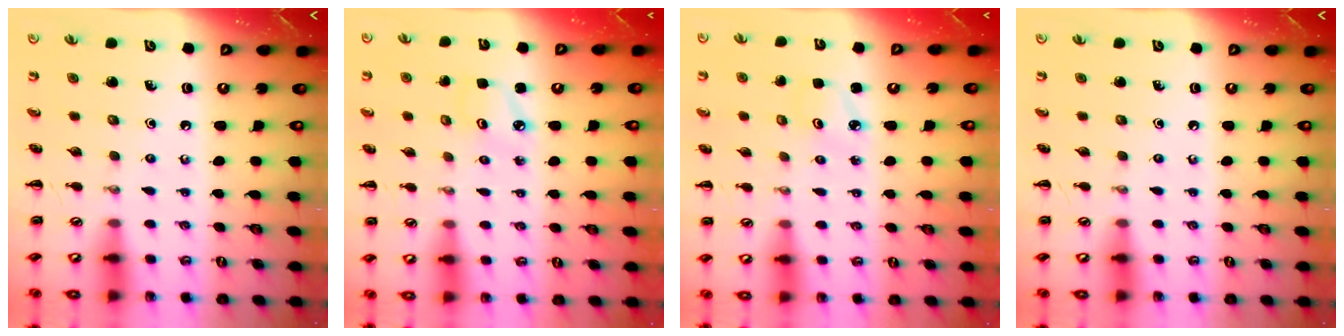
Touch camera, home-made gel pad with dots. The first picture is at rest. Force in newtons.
{"total": 2.8, "press": 2.7, "slide": 0.6}
{"total": 2.5, "press": 2.4, "slide": 0.5}
{"total": 0.0}